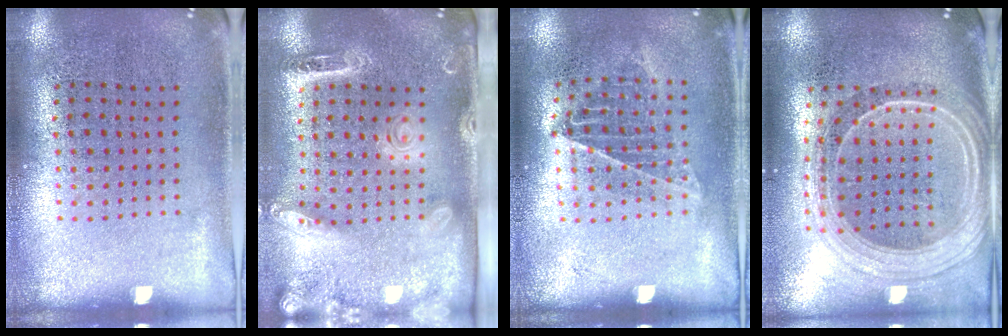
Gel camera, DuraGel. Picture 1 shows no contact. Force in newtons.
{"total": 2.5, "press": 2.0, "slide": 1.6}
{"total": 0.9, "press": 0.9, "slide": 0.1}
{"total": 2.4, "press": 2.0, "slide": 1.2}